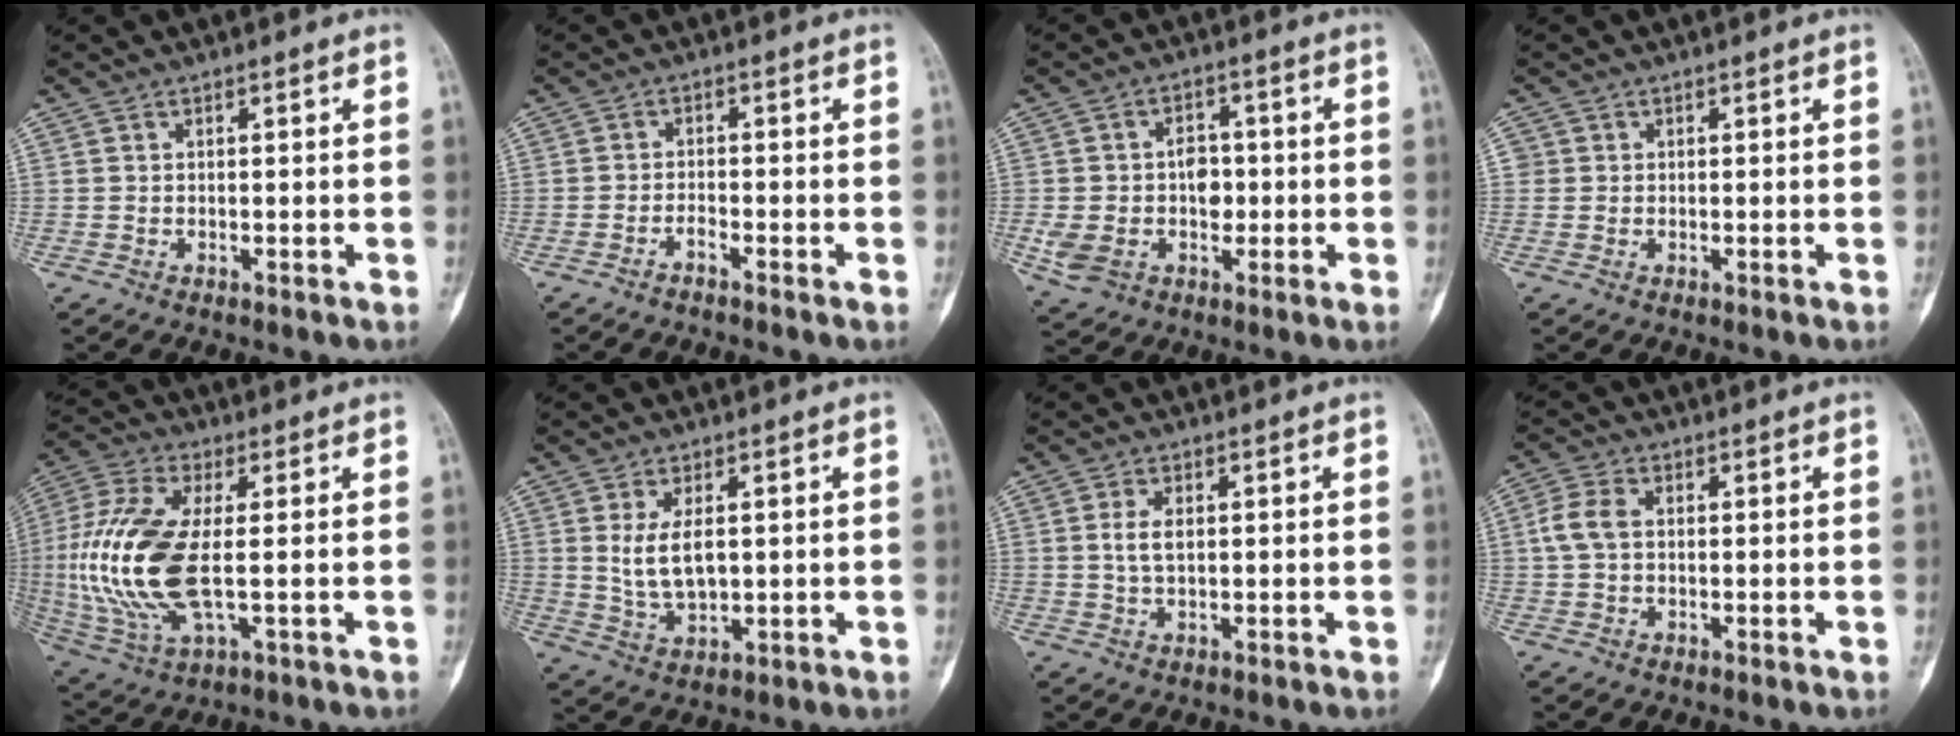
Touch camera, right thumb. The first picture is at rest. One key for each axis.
{"total": 1.4, "fx": -1.3, "fy": 0.1, "fz": 0.5, "tx": -0.014, "ty": 0.011, "tz": -0.025}
{"total": 9.4, "fx": -1.0, "fy": 7.0, "fz": 6.3, "tx": -0.092, "ty": 0.016, "tz": -0.012}
{"total": 1.2, "fx": 0.1, "fy": 1.2, "fz": 0.1, "tx": 0.007, "ty": 0.004, "tz": 0.000}
{"total": 18.2, "fx": -0.7, "fy": 7.6, "fz": 16.5, "tx": -0.375, "ty": -0.001, "tz": -0.007}
{"total": 6.9, "fx": 1.2, "fy": 3.5, "fz": 5.8, "tx": -0.101, "ty": -0.013, "tz": 0.033}
{"total": 3.3, "fx": 0.6, "fy": 1.7, "fz": 2.8, "tx": -0.054, "ty": 0.000, "tz": 0.012}
{"total": 4.8, "fx": 0.4, "fy": 3.2, "fz": 3.6, "tx": -0.085, "ty": 0.012, "tz": 0.003}